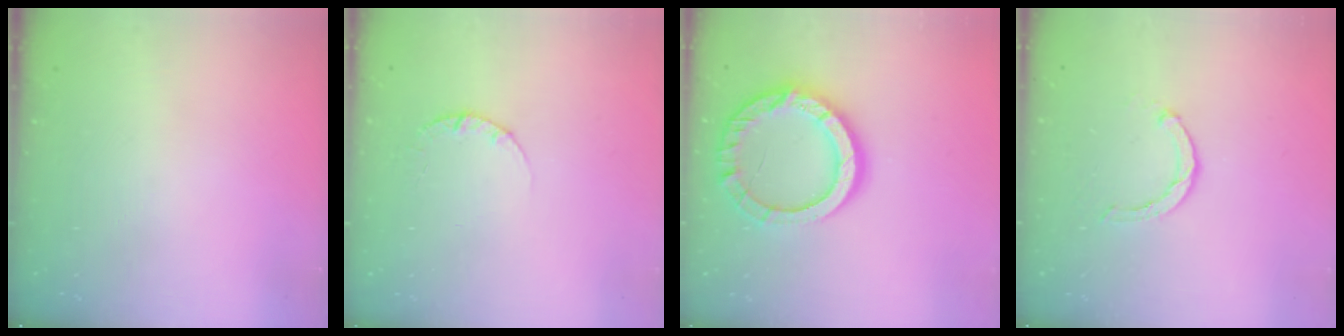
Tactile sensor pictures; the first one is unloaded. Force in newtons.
{"total": 2.4, "press": 2.4, "slide": 0.3}
{"total": 14.7, "press": 14.7, "slide": 1.0}
{"total": 2.4, "press": 2.4, "slide": 0.4}